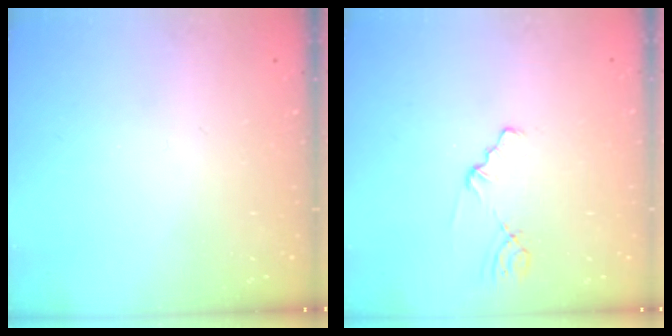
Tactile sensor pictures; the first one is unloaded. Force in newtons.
{"total": 1.2, "press": 1.2, "slide": 0.2}